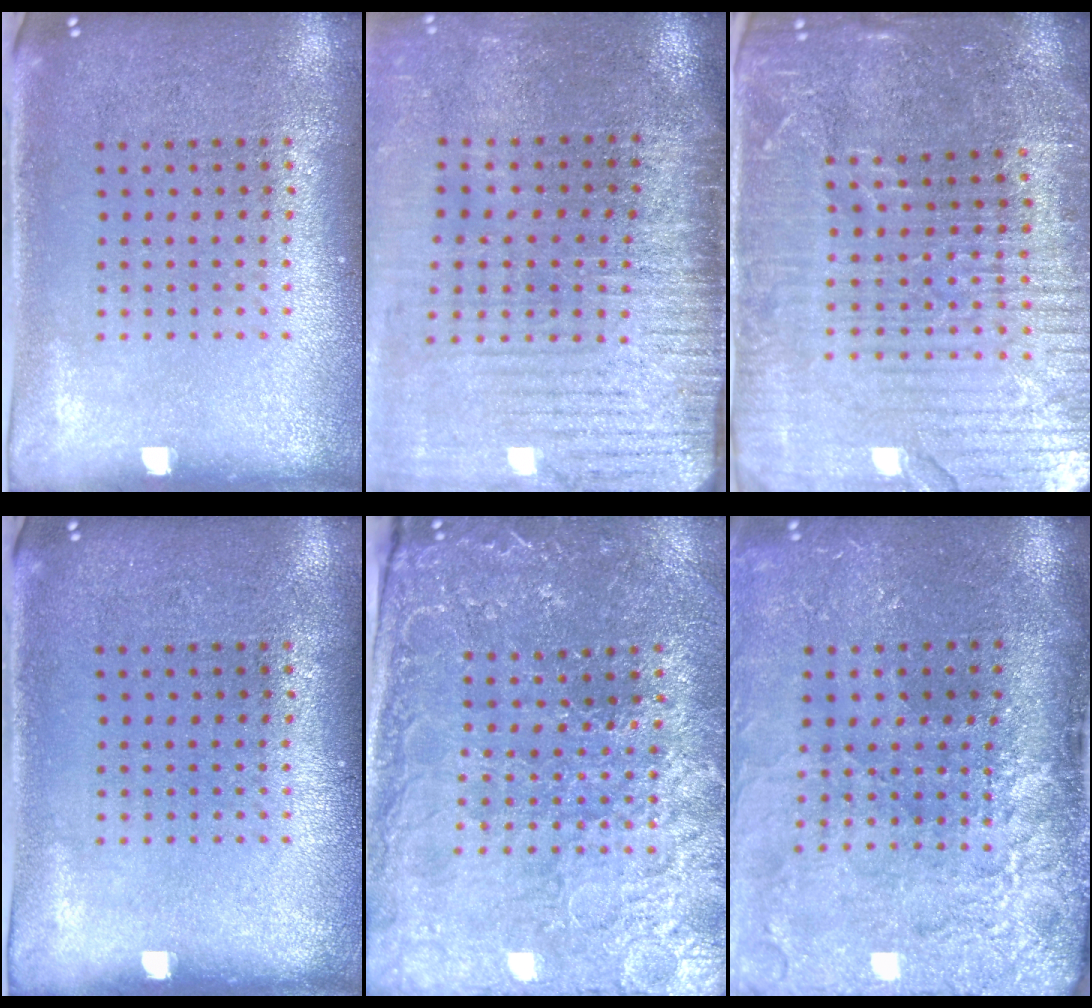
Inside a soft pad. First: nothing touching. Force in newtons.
{"total": 4.2, "press": 3.6, "slide": 2.2}
{"total": 5.6, "press": 5.1, "slide": 2.5}
{"total": 0.0}
{"total": 3.2, "press": 3.2, "slide": 0.4}
{"total": 4.6, "press": 3.6, "slide": 2.8}